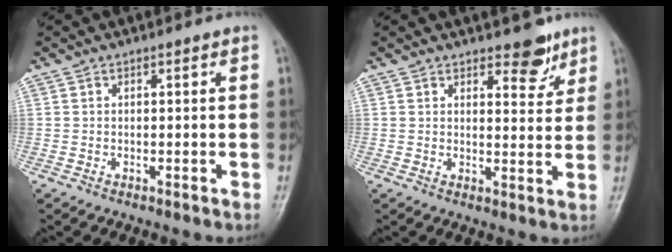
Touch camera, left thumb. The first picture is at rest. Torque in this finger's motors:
{"motor_torque": [0.08, -0.01, -0.17, -0.34, 0.06]}